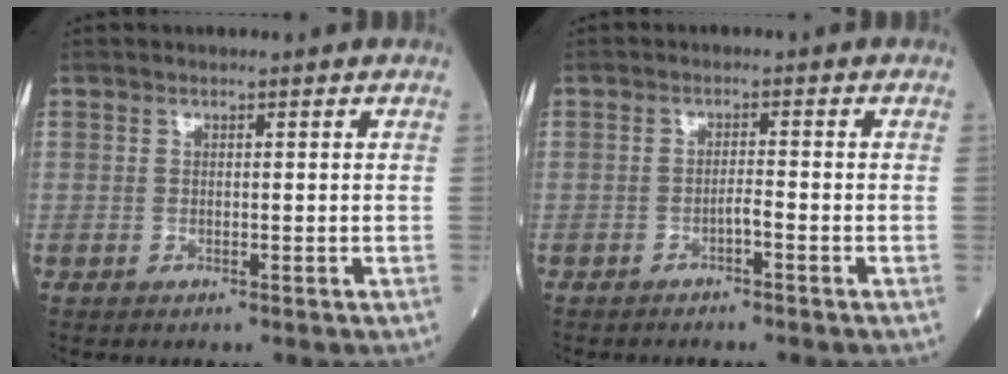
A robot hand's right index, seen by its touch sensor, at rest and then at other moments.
{"total": 1.4, "force": [-1.0, -0.1, 1.0], "torque": [-0.018, 0.002, -0.019]}